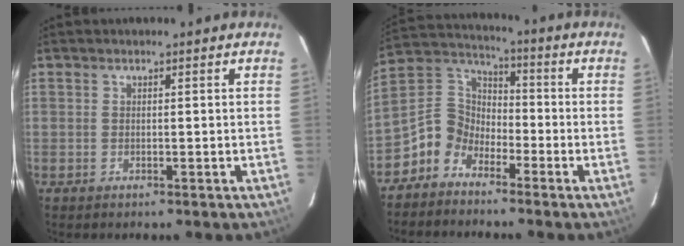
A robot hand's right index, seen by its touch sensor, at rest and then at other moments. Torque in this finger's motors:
{"motor_torque": [0.67, -0.64, 0.08, 0.00]}